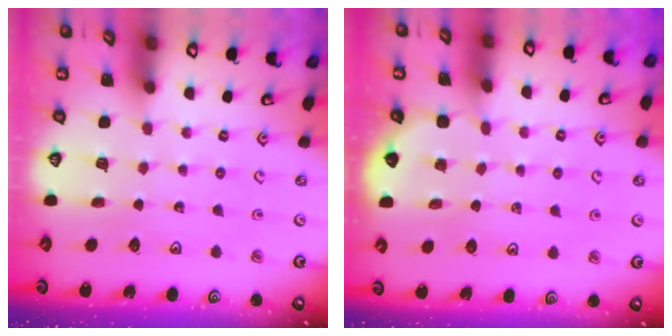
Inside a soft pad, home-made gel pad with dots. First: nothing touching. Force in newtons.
{"total": 2.1, "press": 2.1, "slide": 0.2}